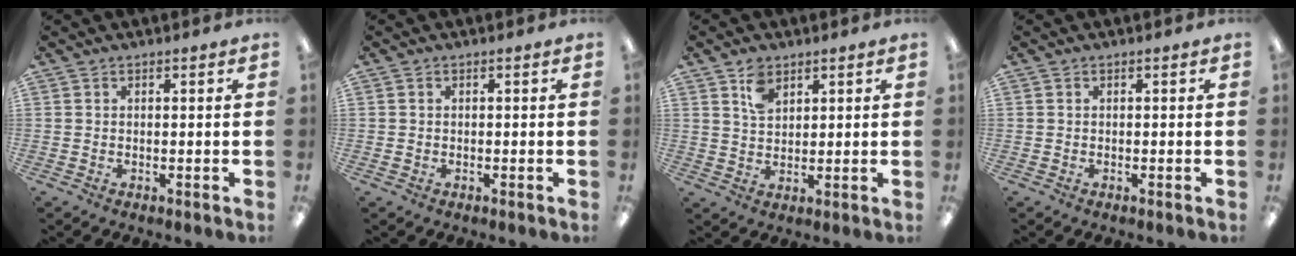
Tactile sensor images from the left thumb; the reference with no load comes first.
{"total": 0.8, "force": [-0.2, 0.7, 0.2], "torque": [-0.005, 0.003, -0.005]}
{"total": 5.5, "force": [3.3, 3.5, 2.7], "torque": [-0.047, -0.004, 0.059]}
{"total": 0.0}